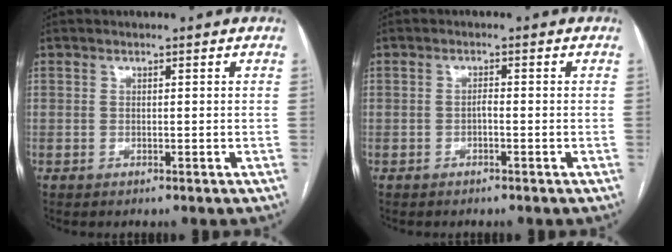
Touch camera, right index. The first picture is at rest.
{"total": 1.2, "force": [-0.6, 0.3, 1.0], "torque": [-0.017, 0.004, -0.012]}